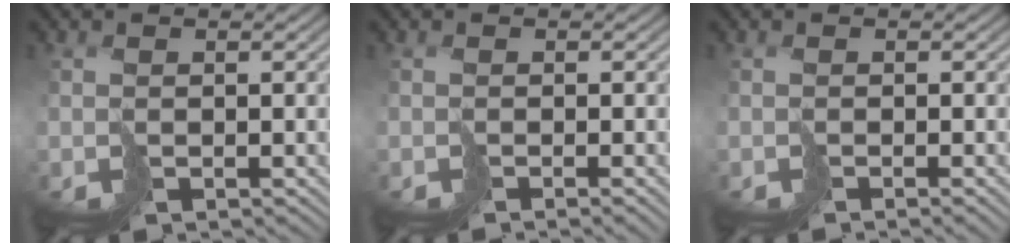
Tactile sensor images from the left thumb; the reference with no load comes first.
{"total": 1.4, "force": [-0.6, 0.2, 1.3], "torque": [-0.012, 0.000, -0.018]}
{"total": 1.4, "force": [-0.5, 0.2, 1.3], "torque": [-0.011, 0.000, -0.016]}